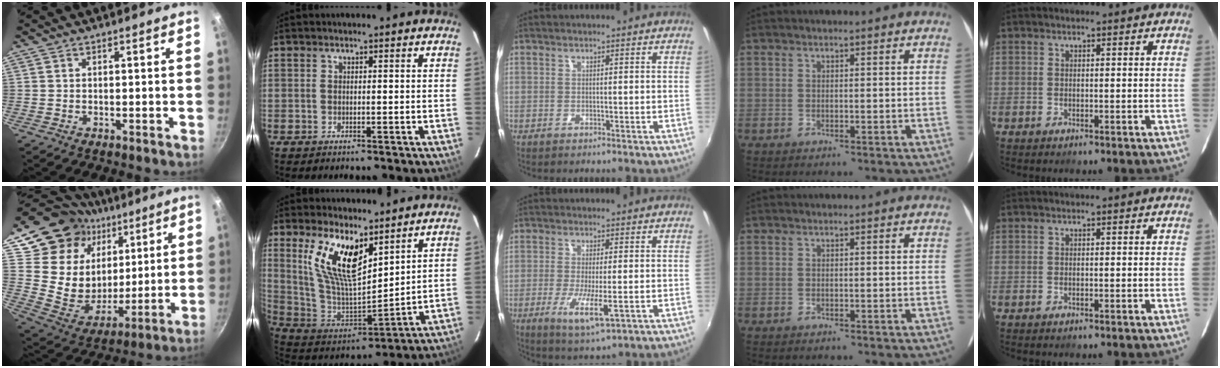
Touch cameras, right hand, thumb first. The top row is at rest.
{"thumb": {"total": 22.6, "force": [10.7, 16.7, 10.8], "torque": [-0.176, -0.041, 0.197]}, "index": {"total": 15.7, "force": [9.0, 6.4, 11.2], "torque": [-0.223, -0.002, 0.187]}, "middle": {"total": 7.4, "force": [-2.4, 1.3, 6.9], "torque": [-0.142, -0.021, -0.042]}}